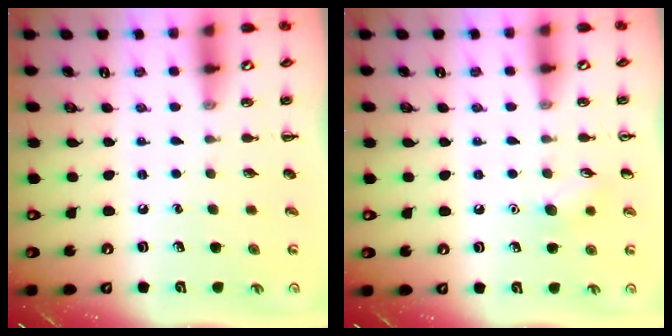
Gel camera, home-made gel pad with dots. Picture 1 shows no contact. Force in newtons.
{"total": 6.5, "press": 6.3, "slide": 1.7}